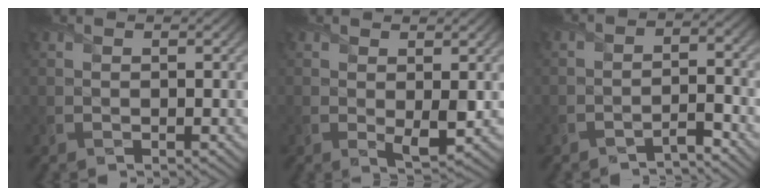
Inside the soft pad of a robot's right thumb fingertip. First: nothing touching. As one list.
[{"total": 2.4, "force": [0.5, 0.9, 2.2], "torque": [-0.041, -0.012, 0.015]}, {"total": 2.9, "force": [-2.4, 0.6, 1.5], "torque": [-0.022, 0.009, -0.043]}]